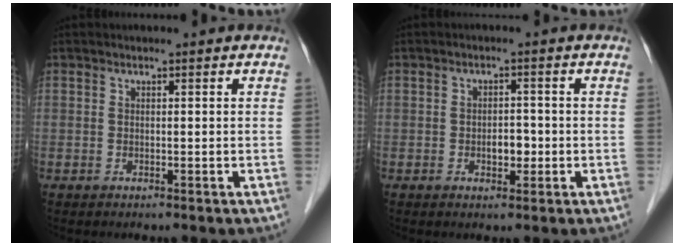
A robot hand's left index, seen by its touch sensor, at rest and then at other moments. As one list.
[{"total": 2.6, "force": [-0.7, 1.5, 2.0], "torque": [-0.029, 0.004, -0.007]}]